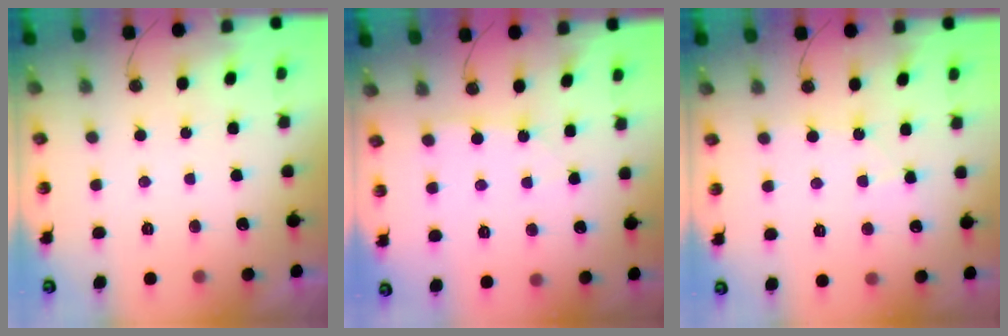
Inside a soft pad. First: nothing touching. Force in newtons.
{"total": 1.9, "press": 1.9, "slide": 0.2}
{"total": 5.1, "press": 5.1, "slide": 0.7}